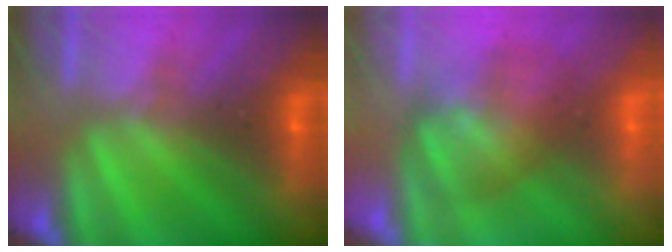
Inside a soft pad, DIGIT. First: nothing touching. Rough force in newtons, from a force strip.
{"total": 3.6}